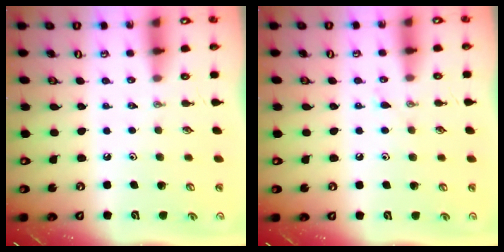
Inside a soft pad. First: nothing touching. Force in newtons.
{"total": 5.0, "press": 4.9, "slide": 0.6}